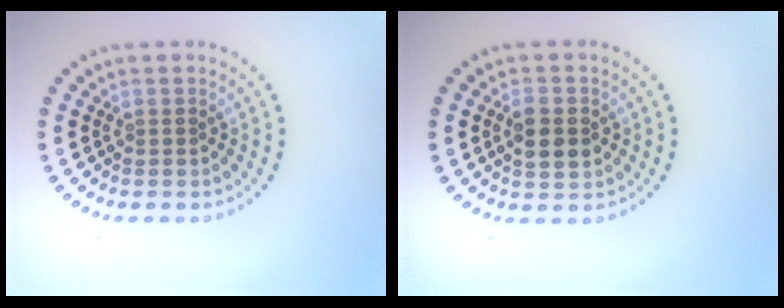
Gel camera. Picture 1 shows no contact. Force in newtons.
{"total": 2.8, "press": 2.7, "slide": 0.3}